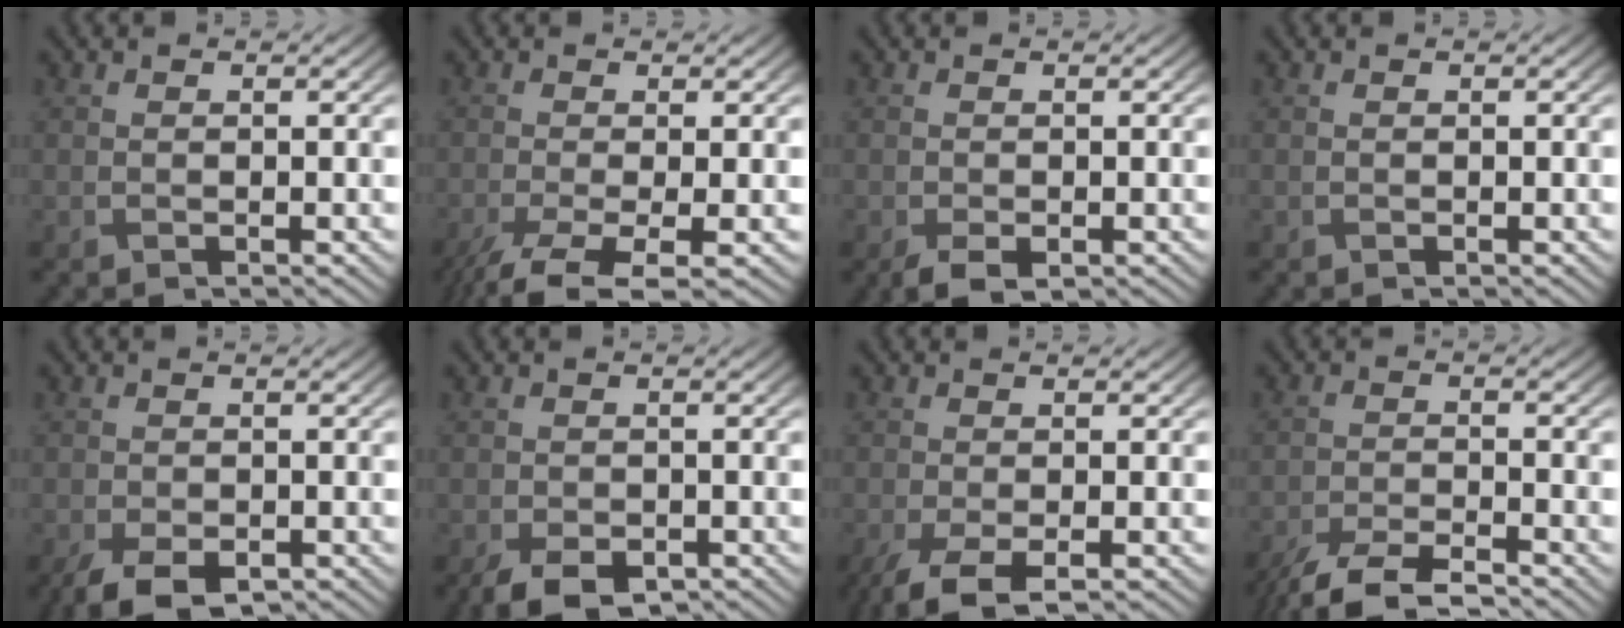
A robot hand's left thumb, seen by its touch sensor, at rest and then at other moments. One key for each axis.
{"total": 6.1, "fx": -3.4, "fy": 1.6, "fz": 4.8, "tx": -0.100, "ty": -0.016, "tz": -0.064}
{"total": 2.5, "fx": -1.5, "fy": 1.2, "fz": 1.6, "tx": -0.035, "ty": -0.006, "tz": -0.022}
{"total": 0.0}
{"total": 4.6, "fx": -3.0, "fy": 2.2, "fz": 2.8, "tx": -0.055, "ty": -0.011, "tz": -0.049}
{"total": 4.3, "fx": -2.7, "fy": 2.3, "fz": 2.4, "tx": -0.044, "ty": -0.011, "tz": -0.045}
{"total": 4.3, "fx": -2.8, "fy": 1.3, "fz": 3.1, "tx": -0.067, "ty": -0.012, "tz": -0.053}
{"total": 5.9, "fx": -4.9, "fy": 1.1, "fz": 3.0, "tx": -0.059, "ty": -0.009, "tz": -0.094}